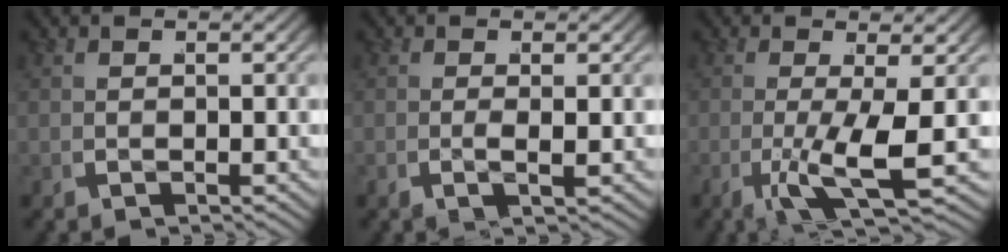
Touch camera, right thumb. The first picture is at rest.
{"total": 0.8, "force": [0.1, -0.1, 0.8], "torque": [-0.021, 0.006, -0.006]}
{"total": 5.2, "force": [-0.7, 1.3, 5.0], "torque": [-0.107, -0.010, -0.019]}